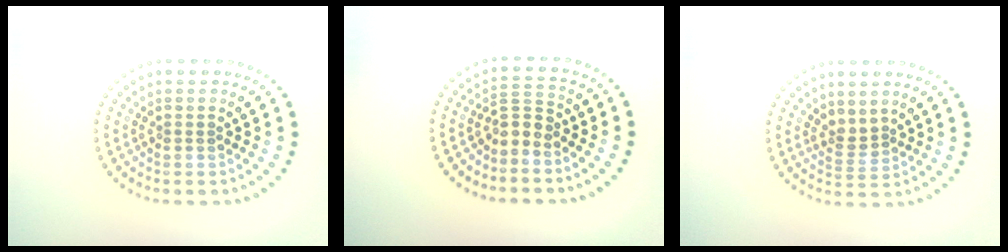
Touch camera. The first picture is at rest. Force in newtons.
{"total": 1.9, "press": 1.4, "slide": 1.4}
{"total": 1.7, "press": 1.2, "slide": 1.2}